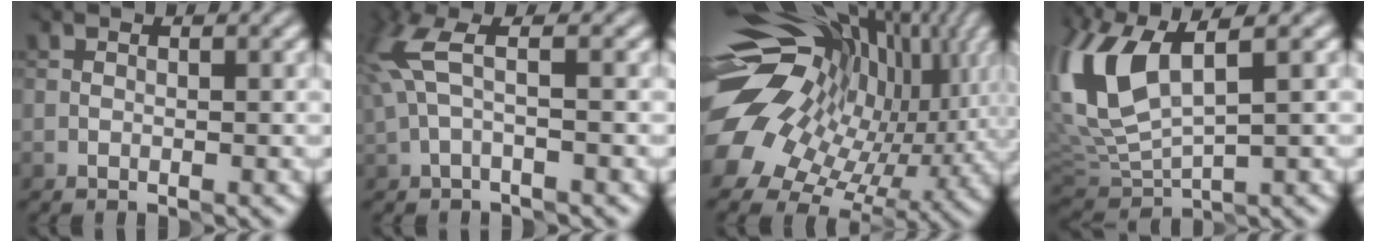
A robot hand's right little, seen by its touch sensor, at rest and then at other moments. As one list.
[{"total": 3.6, "force": [1.1, 1.1, 3.2], "torque": [-0.081, 0.013, 0.016]}, {"total": 17.6, "force": [2.4, 12.2, 12.5], "torque": [-0.218, 0.006, 0.064]}, {"total": 8.8, "force": [3.3, 3.6, 7.3], "torque": [-0.176, 0.005, 0.069]}]